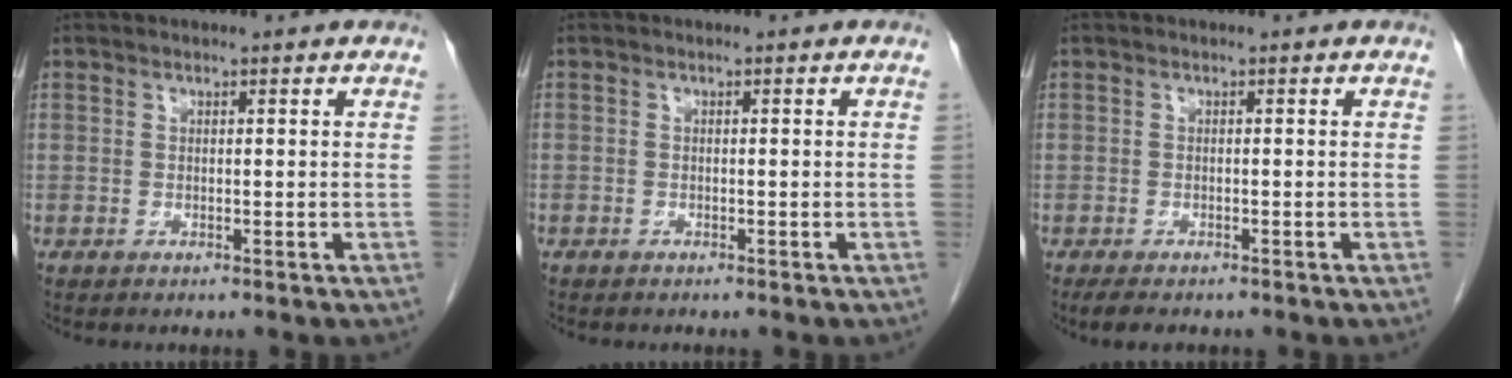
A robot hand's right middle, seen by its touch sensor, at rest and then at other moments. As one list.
[{"total": 0.0}, {"total": 3.1, "force": [-2.4, 1.1, 1.6], "torque": [-0.030, -0.008, -0.032]}]